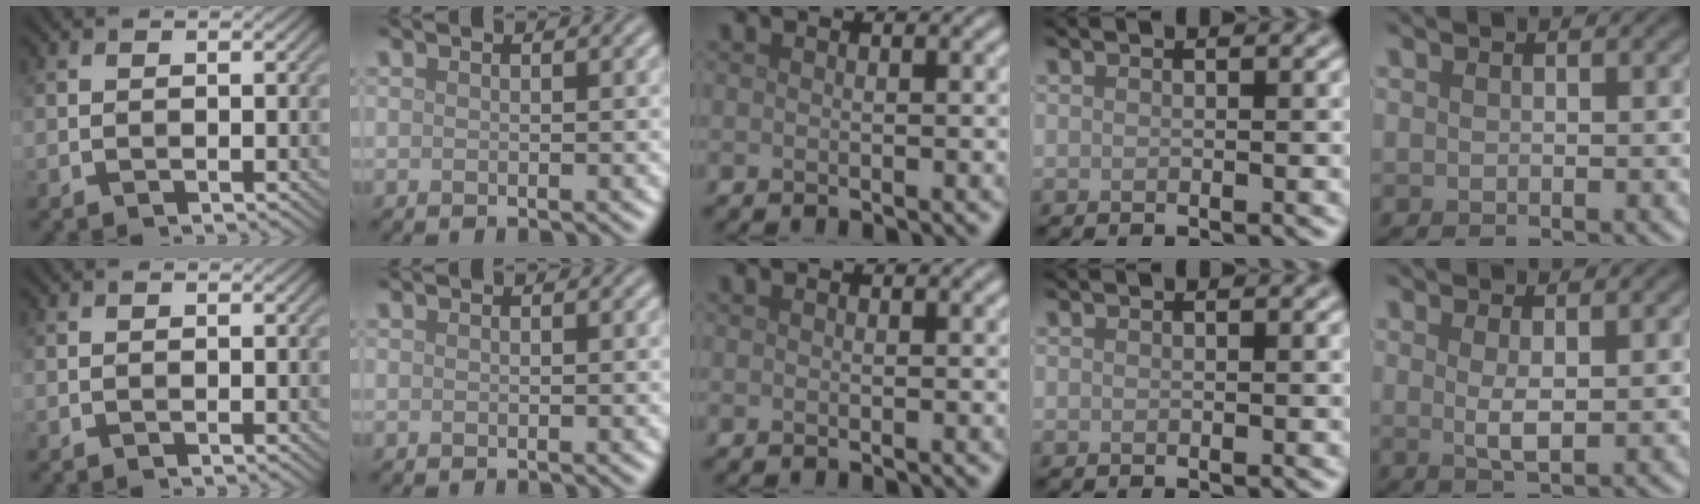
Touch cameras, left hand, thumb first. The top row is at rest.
{"little": {"total": 1.9, "force": [0.5, 0.4, 1.7], "torque": [-0.035, -0.005, 0.012]}}